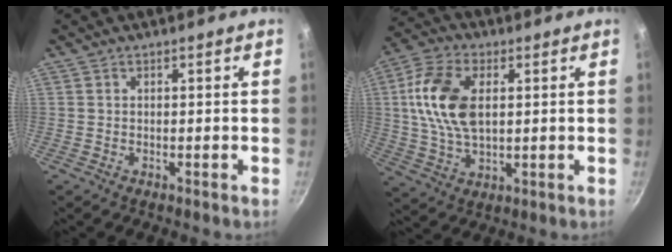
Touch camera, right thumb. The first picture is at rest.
{"total": 13.6, "force": [2.2, 8.1, 10.7], "torque": [-0.196, 0.004, 0.036]}